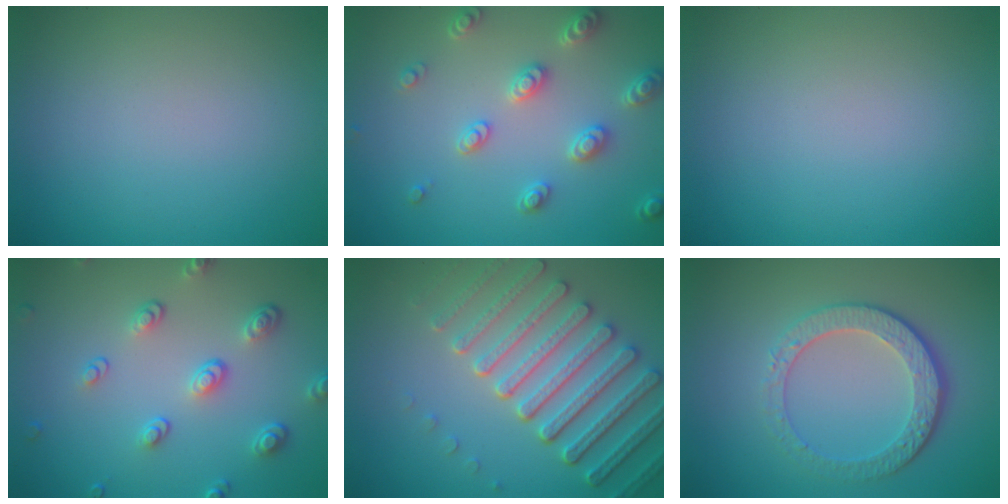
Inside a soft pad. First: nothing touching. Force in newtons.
{"total": 3.6, "press": 3.2, "slide": 1.6}
{"total": 0.0}
{"total": 3.6, "press": 2.8, "slide": 2.3}
{"total": 6.8, "press": 5.4, "slide": 4.0}
{"total": 4.7, "press": 3.4, "slide": 3.3}